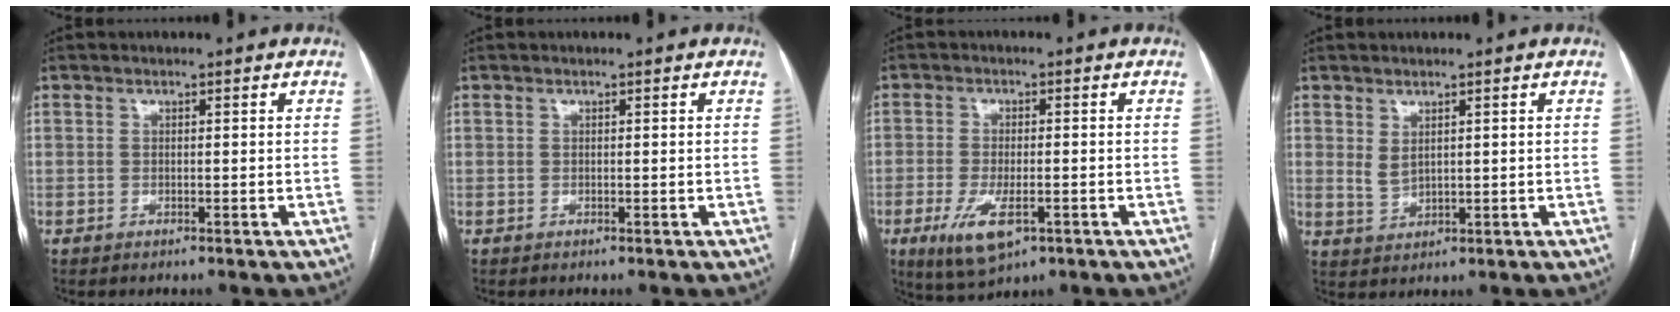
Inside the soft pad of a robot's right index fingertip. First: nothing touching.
{"total": 0.0}
{"total": 7.6, "force": [-3.3, 2.6, 6.3], "torque": [-0.123, -0.016, -0.050]}
{"total": 2.5, "force": [1.2, 1.2, 1.8], "torque": [-0.039, -0.003, 0.032]}